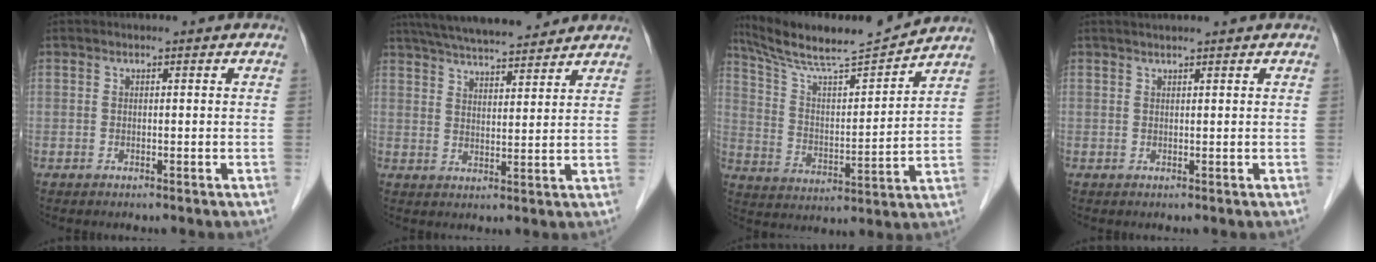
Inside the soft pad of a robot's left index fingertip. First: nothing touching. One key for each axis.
{"total": 15.6, "fx": 13.9, "fy": 2.5, "fz": 6.6, "tx": -0.117, "ty": 0.033, "tz": 0.215}
{"total": 14.8, "fx": 13.9, "fy": -0.4, "fz": 5.2, "tx": -0.103, "ty": 0.003, "tz": 0.238}
{"total": 3.1, "fx": 2.8, "fy": -0.2, "fz": 1.4, "tx": -0.015, "ty": 0.024, "tz": 0.043}